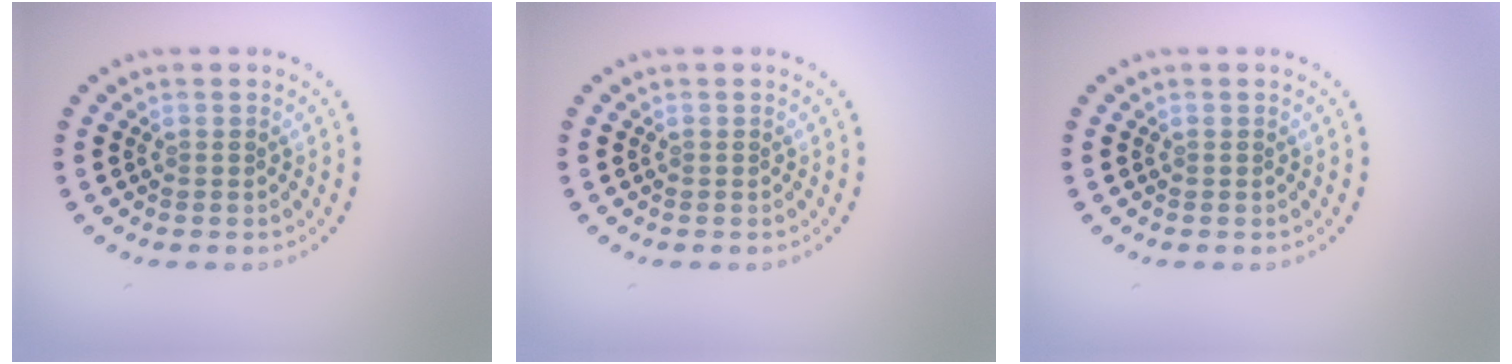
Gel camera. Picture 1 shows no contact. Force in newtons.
{"total": 0.0}
{"total": 0.0}